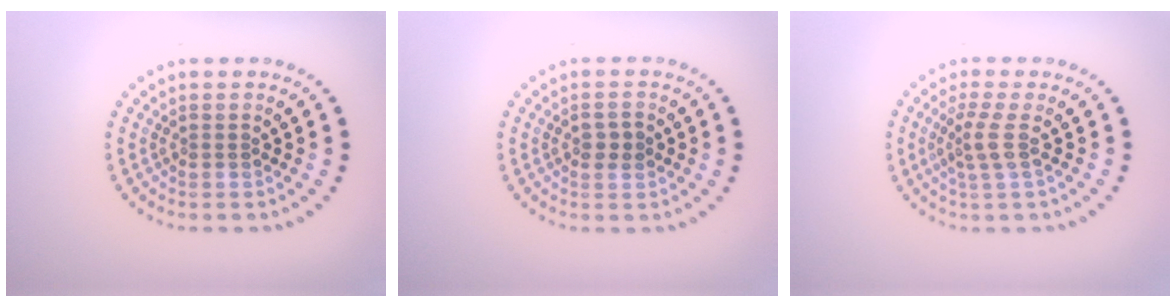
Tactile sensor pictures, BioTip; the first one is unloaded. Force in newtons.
{"total": 1.6, "press": 1.6, "slide": 0.1}
{"total": 2.4, "press": 1.8, "slide": 1.6}